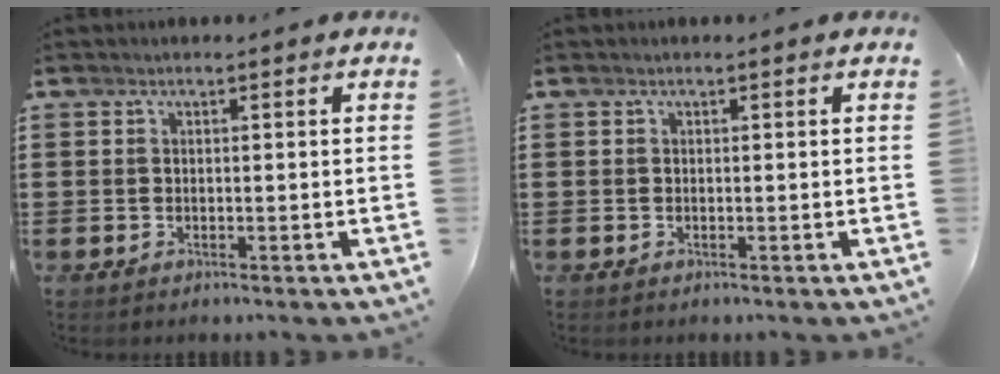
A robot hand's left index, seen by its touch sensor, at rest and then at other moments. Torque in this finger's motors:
{"motor_torque": [0.91, 0.15, 0.09, 0.00]}